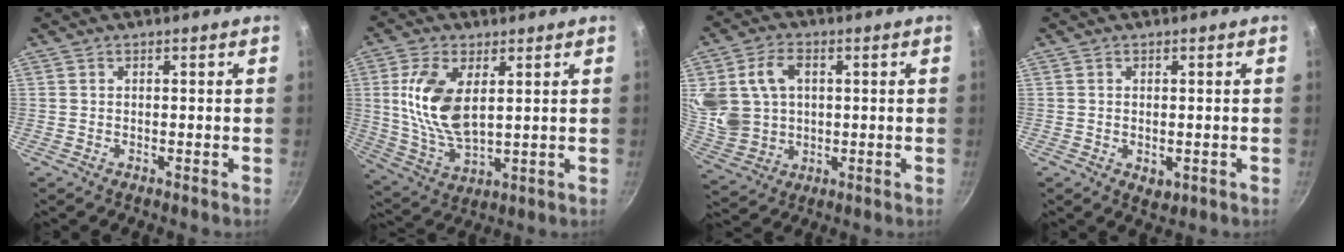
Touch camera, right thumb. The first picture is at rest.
{"total": 13.1, "force": [3.0, 6.8, 10.8], "torque": [-0.211, -0.017, 0.065]}
{"total": 14.4, "force": [2.9, 11.2, 8.6], "torque": [-0.168, -0.002, 0.071]}
{"total": 2.7, "force": [-0.4, 1.8, 2.0], "torque": [-0.028, -0.009, -0.003]}